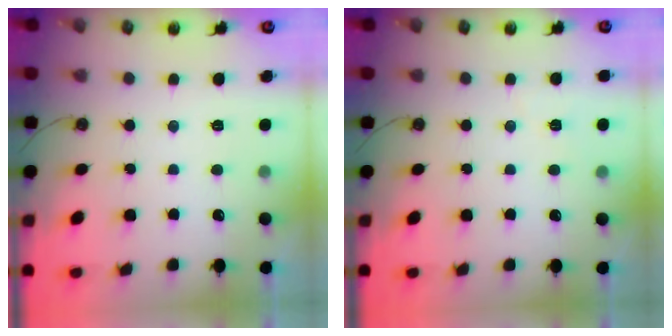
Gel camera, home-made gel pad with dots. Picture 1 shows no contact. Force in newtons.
{"total": 3.6, "press": 2.7, "slide": 2.4}